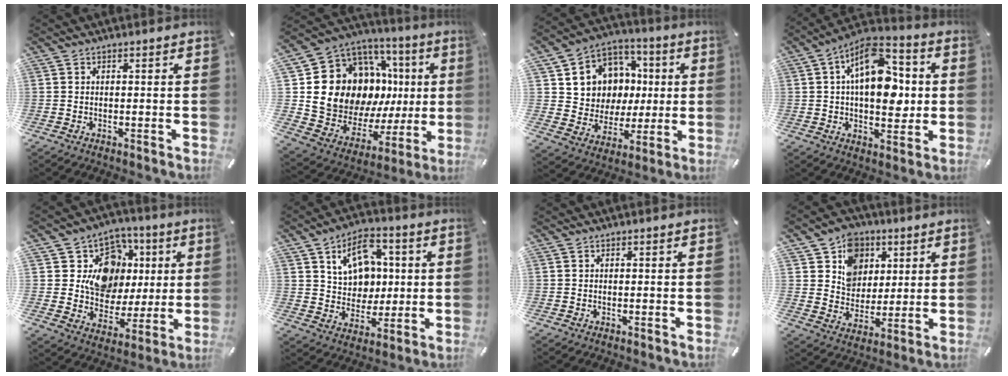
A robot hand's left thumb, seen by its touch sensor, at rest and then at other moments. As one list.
[{"total": 17.4, "force": [4.4, 13.7, 9.8], "torque": [-0.176, -0.062, 0.102]}, {"total": 11.7, "force": [1.1, 11.5, 1.8], "torque": [-0.030, -0.017, 0.036]}, {"total": 16.1, "force": [3.1, 9.6, 12.6], "torque": [-0.197, -0.010, 0.055]}, {"total": 14.1, "force": [3.2, 12.5, 5.8], "torque": [-0.076, -0.027, 0.065]}, {"total": 12.1, "force": [4.1, 9.9, 5.7], "torque": [-0.090, -0.004, 0.081]}, {"total": 0.0}, {"total": 11.5, "force": [4.4, 10.1, 3.4], "torque": [-0.066, -0.017, 0.087]}]